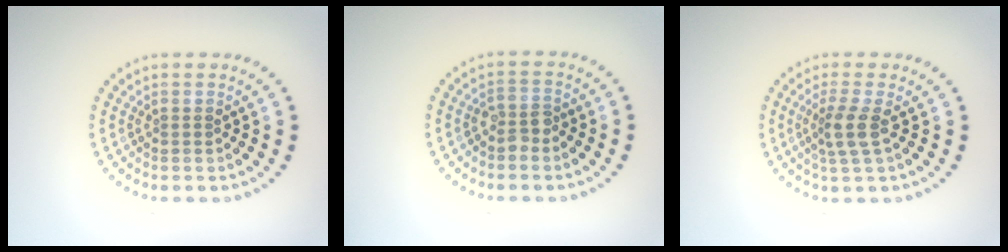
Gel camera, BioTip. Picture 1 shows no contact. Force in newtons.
{"total": 1.7, "press": 1.6, "slide": 0.6}
{"total": 2.5, "press": 2.0, "slide": 1.6}